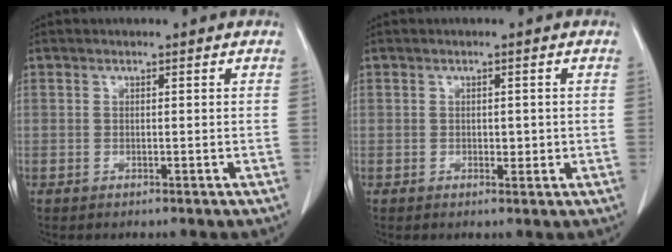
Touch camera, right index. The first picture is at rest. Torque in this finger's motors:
{"motor_torque": [-0.03, 0.06, 0.01, 0.00]}